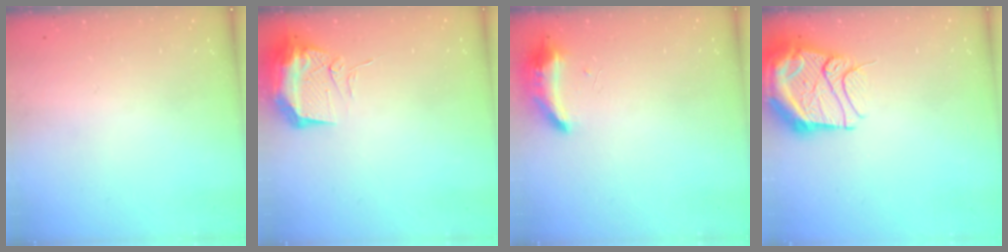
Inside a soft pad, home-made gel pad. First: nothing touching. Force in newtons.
{"total": 11.4, "press": 11.2, "slide": 1.9}
{"total": 18.6, "press": 10.8, "slide": 15.1}
{"total": 17.9, "press": 16.5, "slide": 6.9}